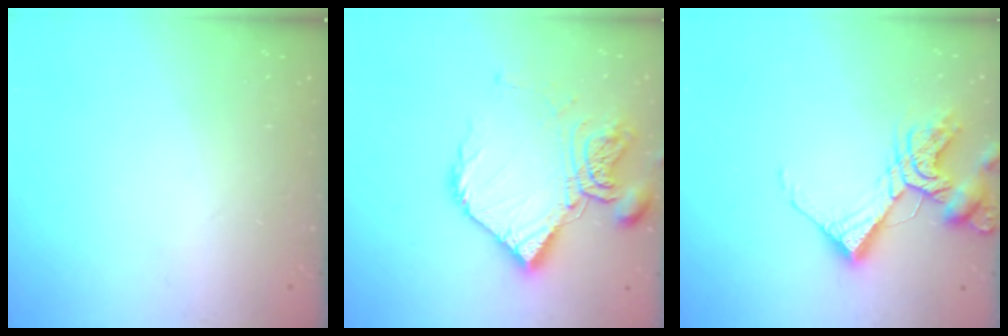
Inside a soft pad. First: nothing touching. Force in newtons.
{"total": 16.0, "press": 15.9, "slide": 1.6}
{"total": 12.7, "press": 12.6, "slide": 1.6}